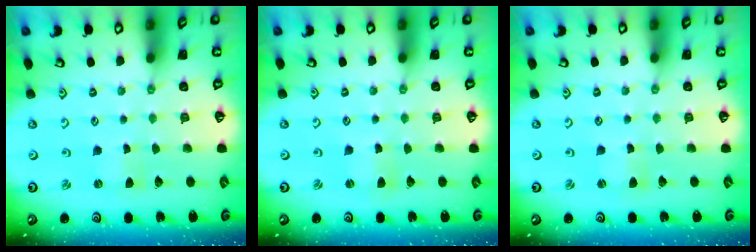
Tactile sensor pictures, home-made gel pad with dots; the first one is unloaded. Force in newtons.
{"total": 1.1, "press": 1.1, "slide": 0.1}
{"total": 1.1, "press": 1.0, "slide": 0.2}